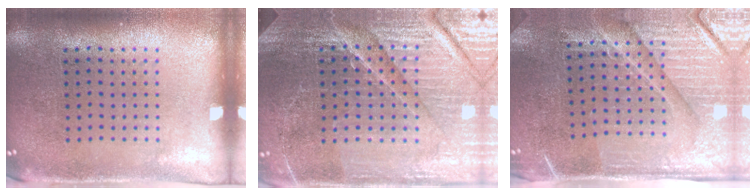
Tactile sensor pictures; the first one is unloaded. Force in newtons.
{"total": 5.4, "press": 5.0, "slide": 2.0}
{"total": 4.4, "press": 4.0, "slide": 2.0}